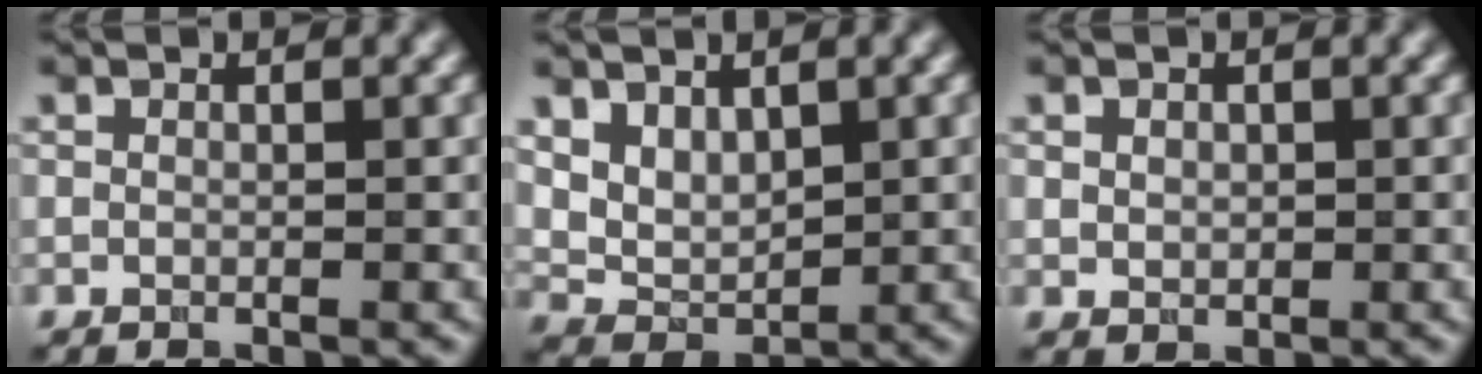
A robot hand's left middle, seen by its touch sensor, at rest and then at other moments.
{"total": 3.2, "force": [1.5, 2.0, 1.9], "torque": [-0.039, -0.009, 0.034]}
{"total": 1.0, "force": [0.3, 0.9, 0.5], "torque": [-0.007, -0.003, 0.009]}